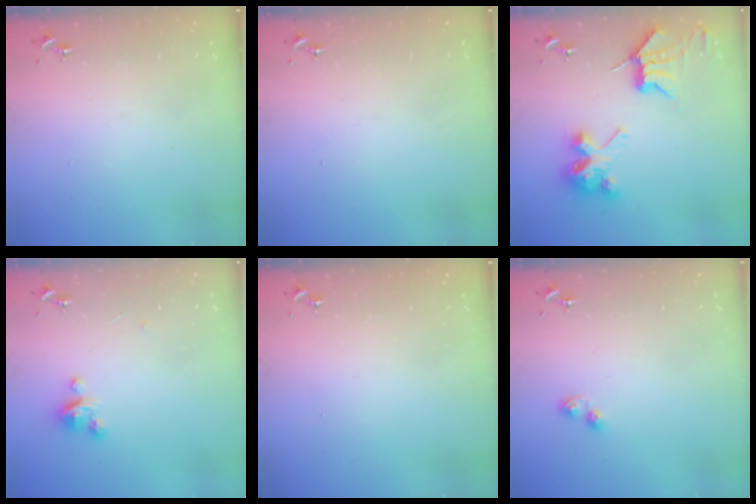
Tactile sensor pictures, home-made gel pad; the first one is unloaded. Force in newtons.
{"total": 0.0}
{"total": 10.1, "press": 10.1, "slide": 0.4}
{"total": 4.6, "press": 4.6, "slide": 0.3}
{"total": 0.0}
{"total": 3.1, "press": 3.1, "slide": 0.6}